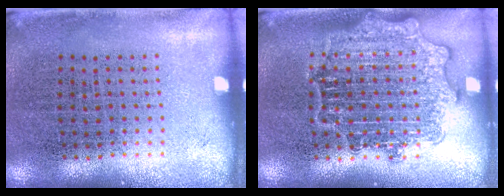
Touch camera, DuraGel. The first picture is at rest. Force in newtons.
{"total": 2.0, "press": 2.0, "slide": 0.3}